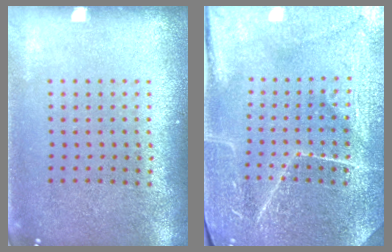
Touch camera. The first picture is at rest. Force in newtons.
{"total": 4.0, "press": 3.9, "slide": 0.3}